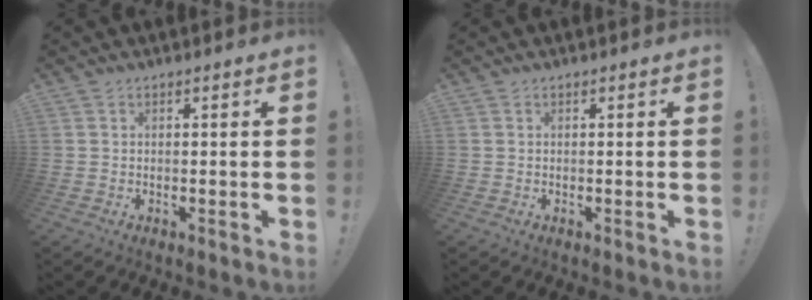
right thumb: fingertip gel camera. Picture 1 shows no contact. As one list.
[{"total": 0.0}]